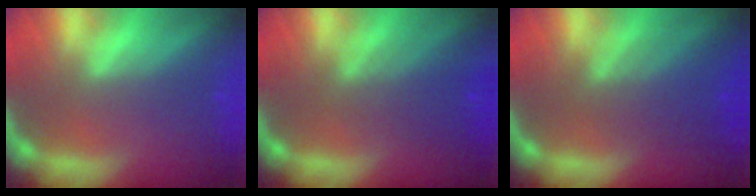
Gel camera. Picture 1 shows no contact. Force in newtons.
{"total": 4.1}
{"total": 5.0}